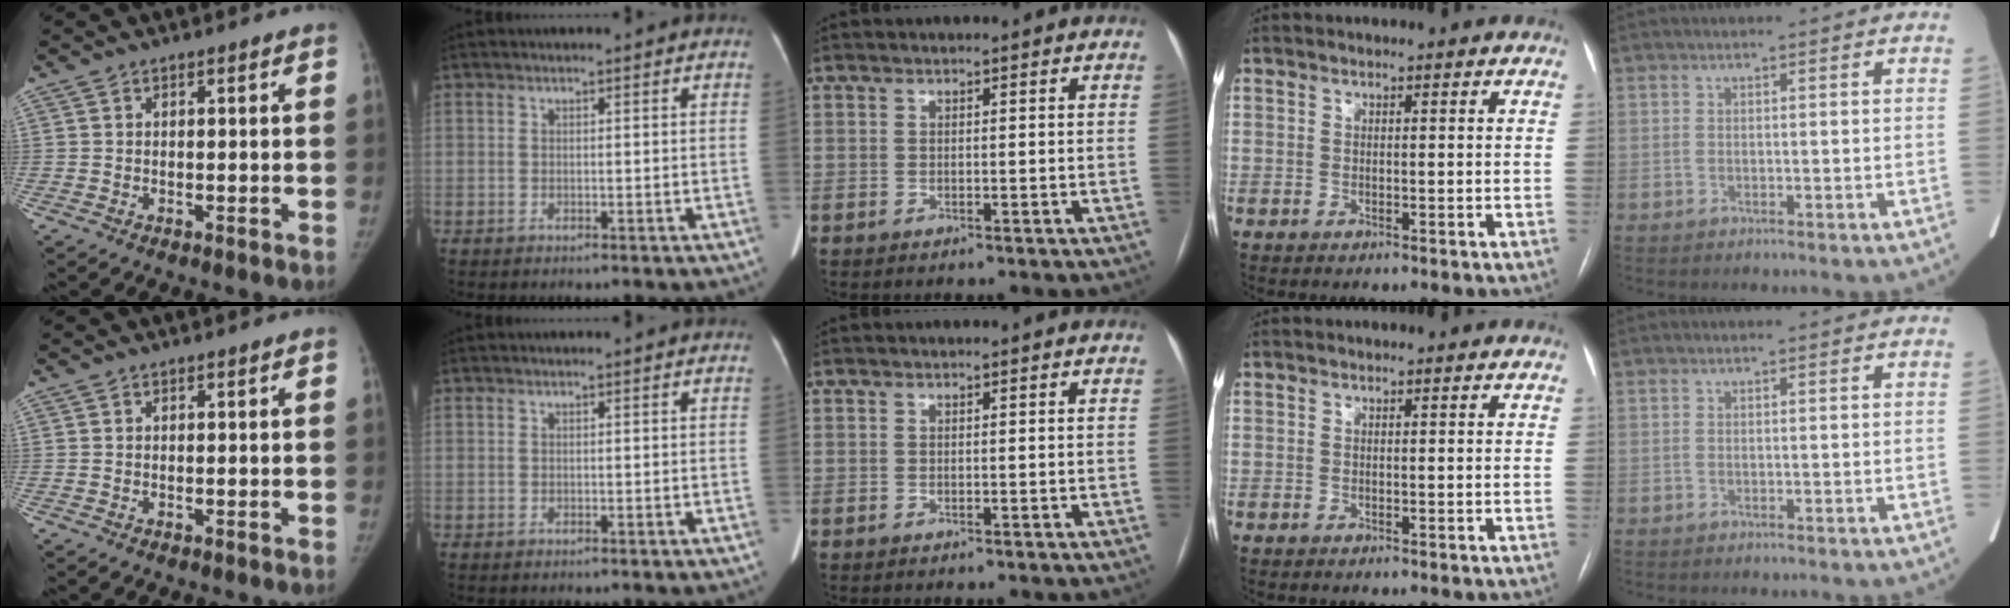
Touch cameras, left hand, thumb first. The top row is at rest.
{}